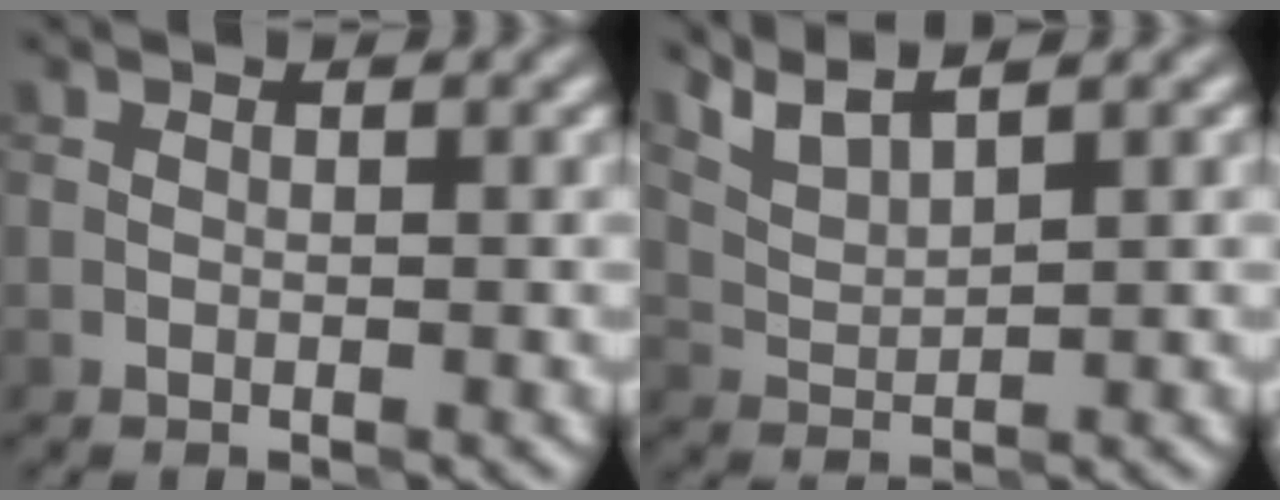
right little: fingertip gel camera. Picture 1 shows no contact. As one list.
[{"total": 3.9, "force": [3.3, 0.4, 1.9], "torque": [-0.049, 0.010, 0.072]}]